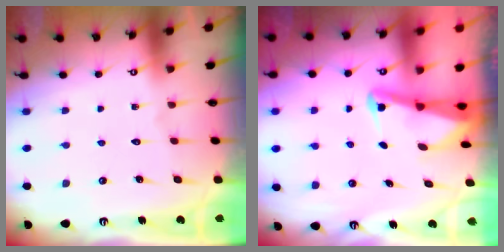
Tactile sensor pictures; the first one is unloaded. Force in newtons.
{"total": 2.6, "press": 2.5, "slide": 0.6}